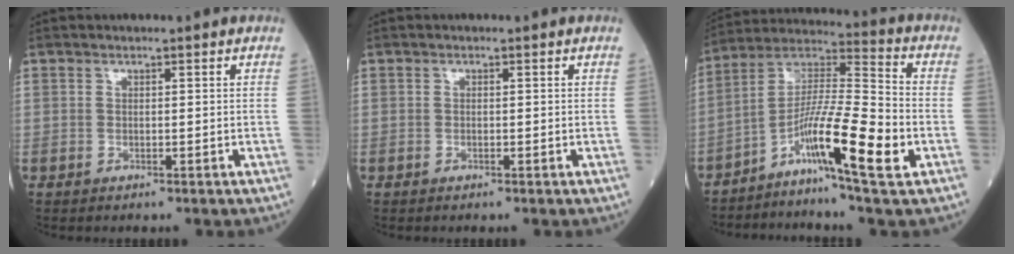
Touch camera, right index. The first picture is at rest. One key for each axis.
{"total": 0.0}
{"total": 15.7, "fx": -6.0, "fy": 0.9, "fz": 14.4, "tx": -0.272, "ty": -0.006, "tz": -0.114}